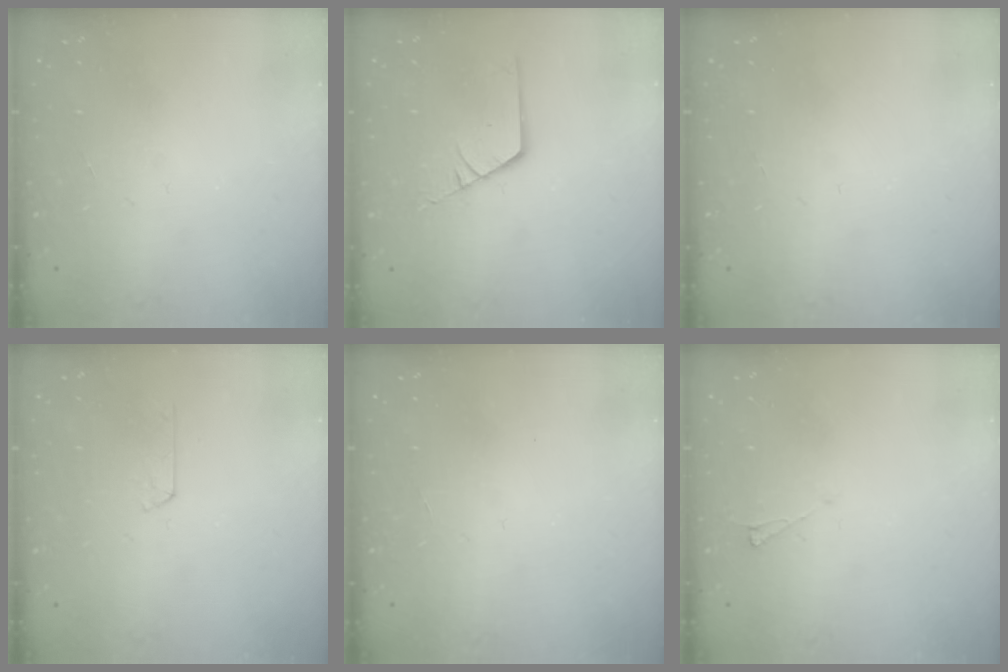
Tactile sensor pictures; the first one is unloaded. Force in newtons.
{"total": 2.6, "press": 2.6, "slide": 0.2}
{"total": 0.0}
{"total": 2.8, "press": 2.8, "slide": 0.3}
{"total": 0.0}
{"total": 3.4, "press": 3.3, "slide": 0.6}